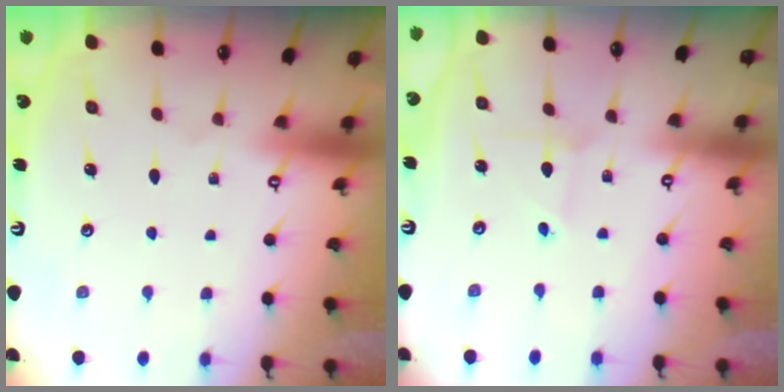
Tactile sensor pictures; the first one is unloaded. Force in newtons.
{"total": 1.9, "press": 1.9, "slide": 0.2}